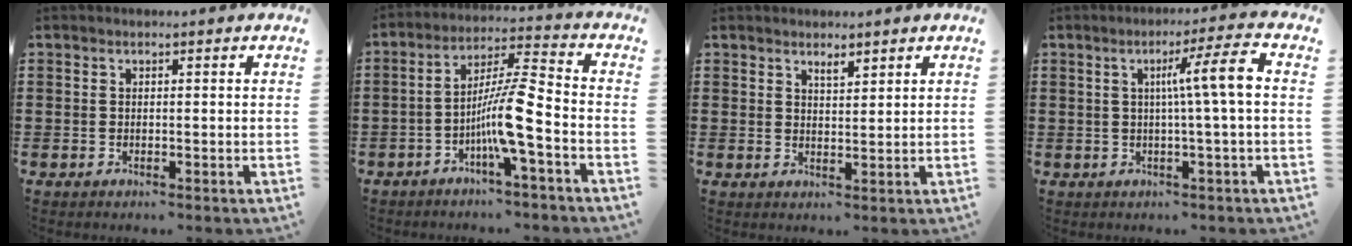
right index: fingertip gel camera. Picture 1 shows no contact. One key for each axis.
{"total": 8.9, "fx": -3.7, "fy": 0.3, "fz": 8.1, "tx": -0.159, "ty": -0.006, "tz": -0.073}
{"total": 1.8, "fx": 1.6, "fy": 0.4, "fz": 0.7, "tx": -0.015, "ty": 0.002, "tz": 0.029}
{"total": 7.2, "fx": 0.5, "fy": -0.5, "fz": 7.2, "tx": -0.124, "ty": -0.002, "tz": -0.004}